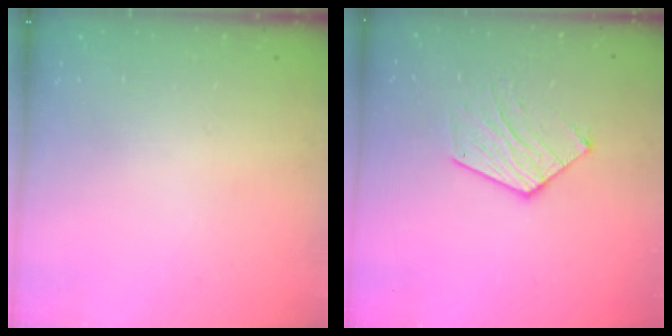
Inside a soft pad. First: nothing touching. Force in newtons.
{"total": 10.5, "press": 10.4, "slide": 0.5}